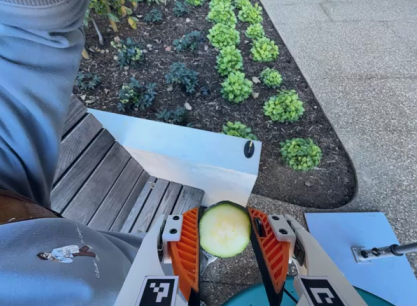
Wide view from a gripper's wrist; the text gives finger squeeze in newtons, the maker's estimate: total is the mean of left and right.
{"total": 8.8, "left": 9.1, "right": 8.5}